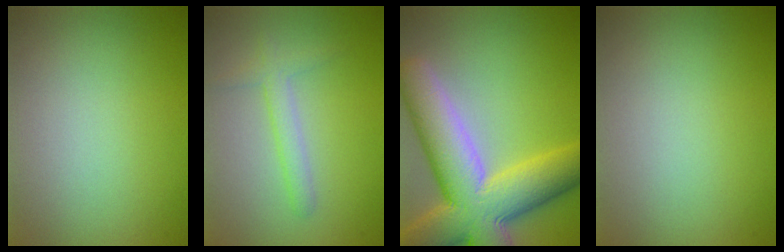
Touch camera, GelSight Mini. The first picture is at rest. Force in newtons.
{"total": 2.0, "press": 2.0, "slide": 0.1}
{"total": 12.8, "press": 12.8, "slide": 0.7}
{"total": 0.0}